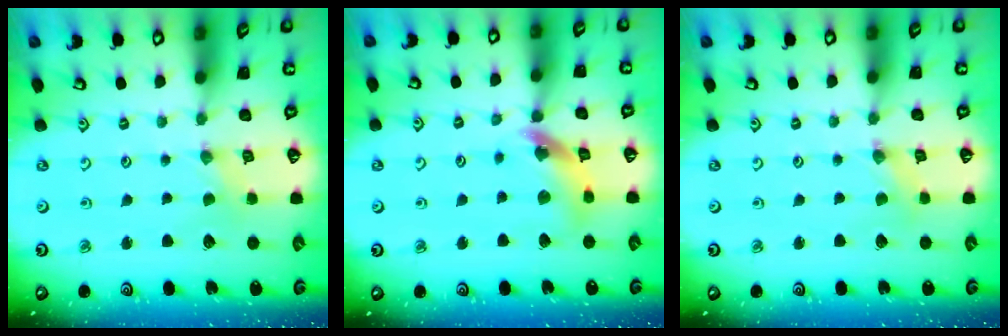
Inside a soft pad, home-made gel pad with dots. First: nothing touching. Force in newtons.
{"total": 12.4, "press": 12.3, "slide": 1.4}
{"total": 1.4, "press": 1.3, "slide": 0.3}